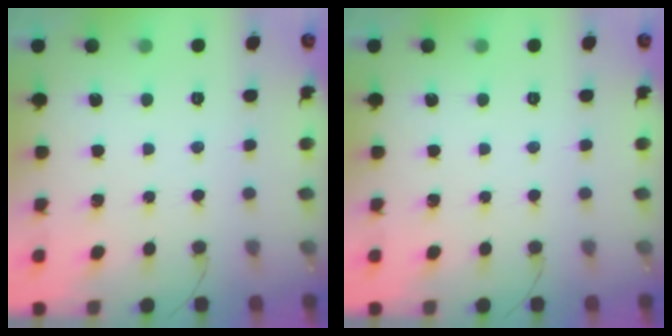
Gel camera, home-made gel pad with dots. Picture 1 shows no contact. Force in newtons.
{"total": 0.0}